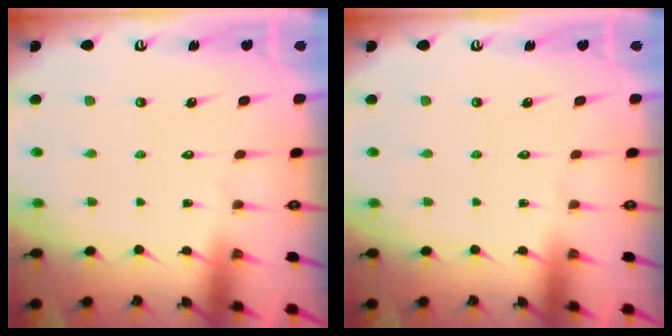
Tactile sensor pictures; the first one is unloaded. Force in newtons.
{"total": 0.0}